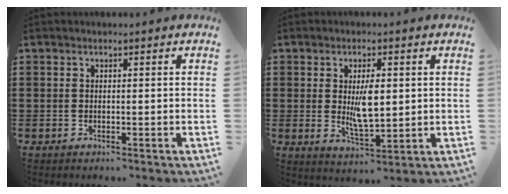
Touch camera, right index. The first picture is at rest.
{"total": 6.0, "force": [0.6, 2.4, 5.5], "torque": [-0.090, -0.001, 0.007]}